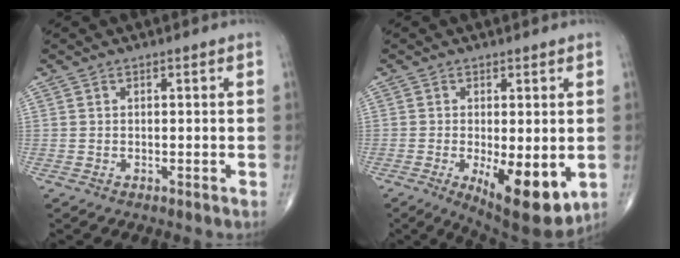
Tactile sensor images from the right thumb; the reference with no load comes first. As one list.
[{"total": 12.4, "force": [-3.0, 4.6, 11.1], "torque": [-0.154, -0.026, -0.031]}]